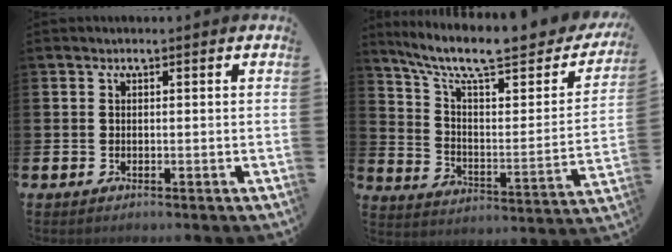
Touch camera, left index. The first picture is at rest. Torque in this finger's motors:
{"motor_torque": [1.07, -1.07, 0.89, 0.21]}